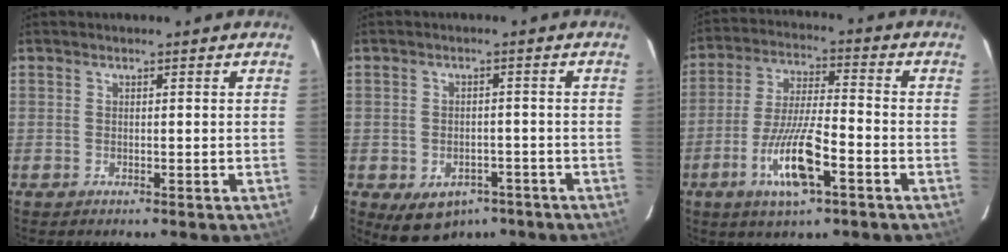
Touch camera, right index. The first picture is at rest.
{"total": 6.9, "force": [-3.9, 4.9, 2.8], "torque": [-0.044, 0.007, -0.044]}
{"total": 11.4, "force": [-5.0, 2.0, 10.1], "torque": [-0.198, -0.007, -0.088]}